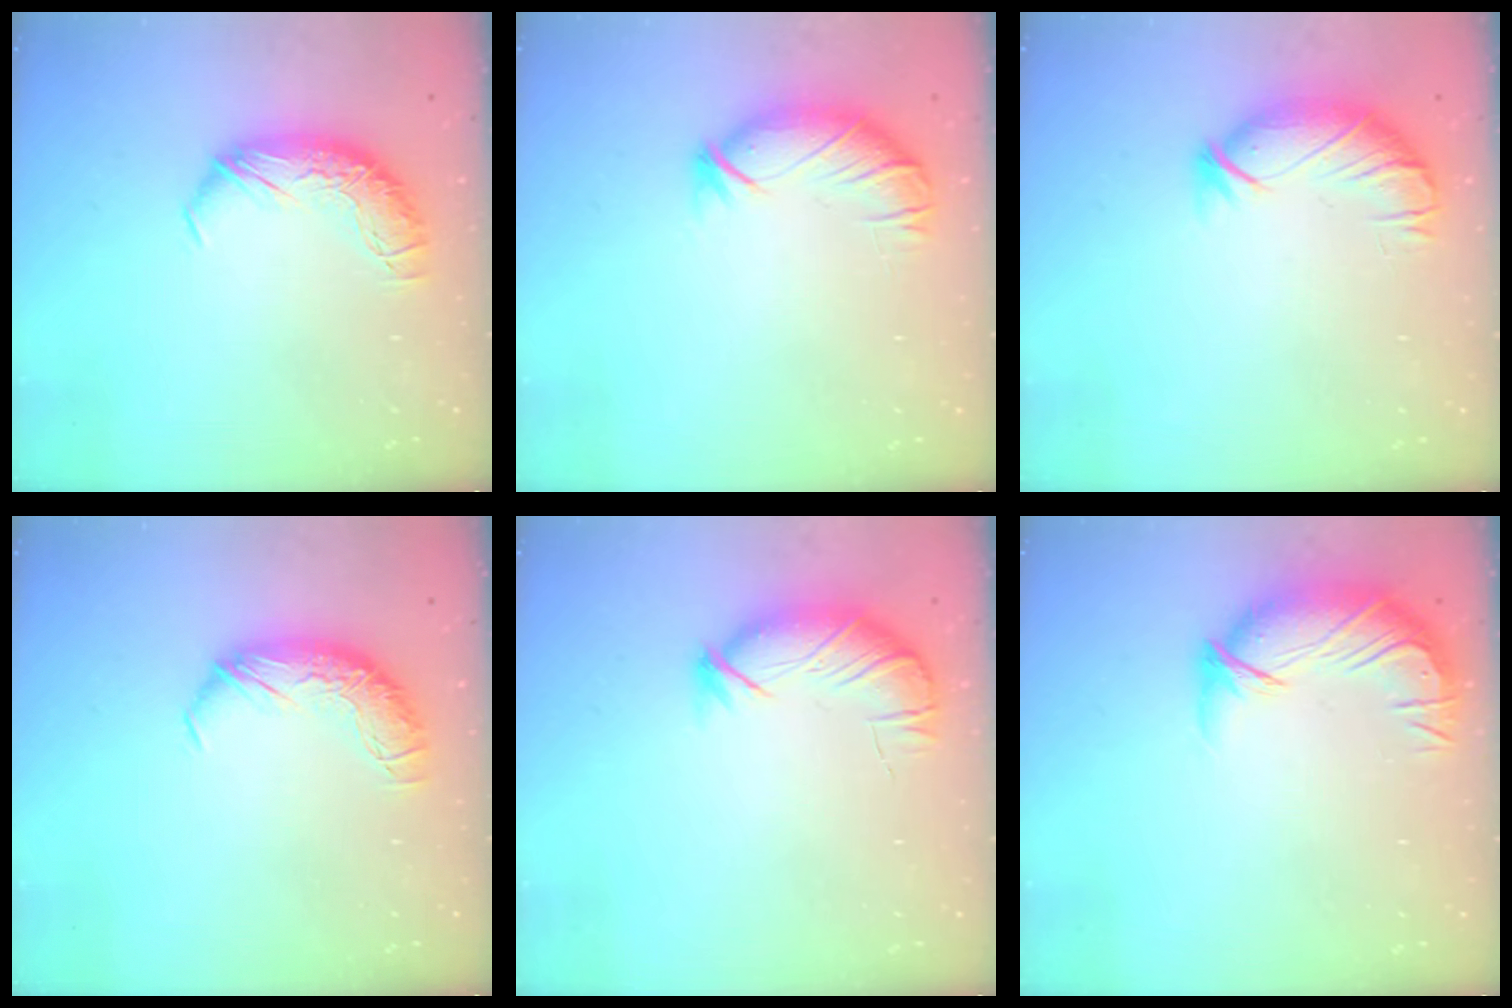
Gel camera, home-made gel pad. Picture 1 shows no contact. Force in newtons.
{"total": 2.7, "press": 2.6, "slide": 0.9}
{"total": 3.7, "press": 3.2, "slide": 1.8}
{"total": 0.0}
{"total": 4.1, "press": 3.8, "slide": 1.7}
{"total": 3.1, "press": 2.2, "slide": 2.1}